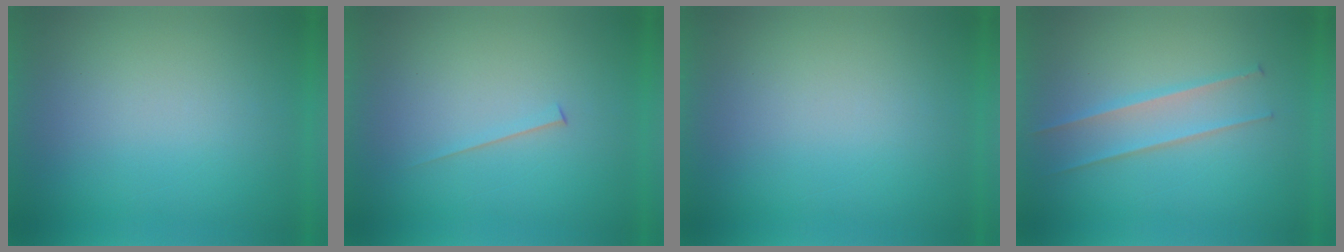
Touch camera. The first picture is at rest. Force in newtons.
{"total": 1.5}
{"total": 0.0}
{"total": 2.4}